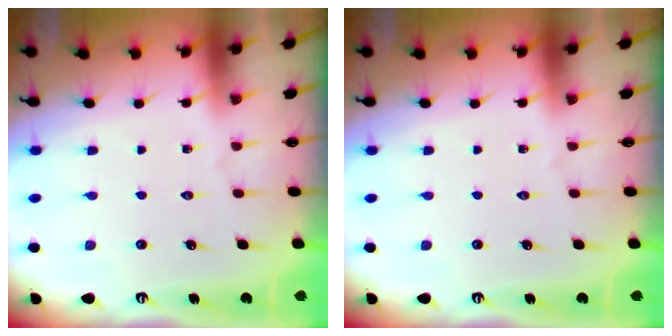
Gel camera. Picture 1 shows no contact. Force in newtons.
{"total": 0.0}